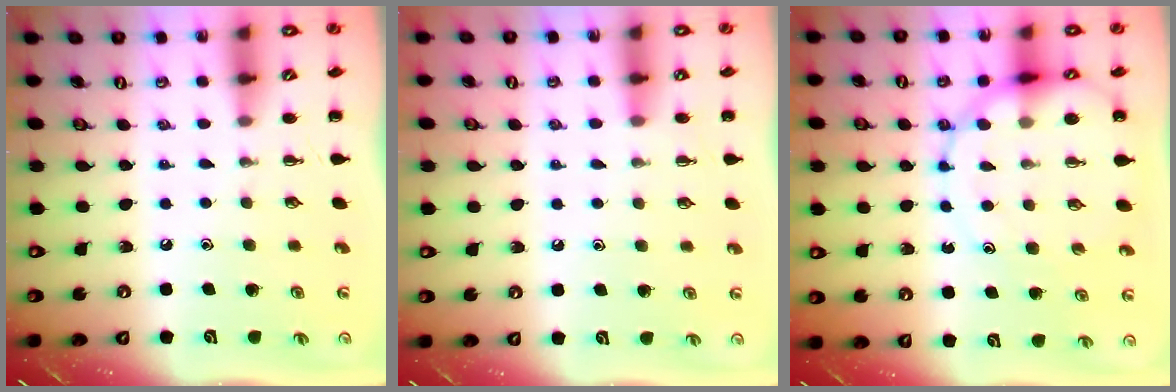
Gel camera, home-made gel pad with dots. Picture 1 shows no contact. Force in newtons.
{"total": 3.9, "press": 3.7, "slide": 1.2}
{"total": 12.2, "press": 11.9, "slide": 3.0}